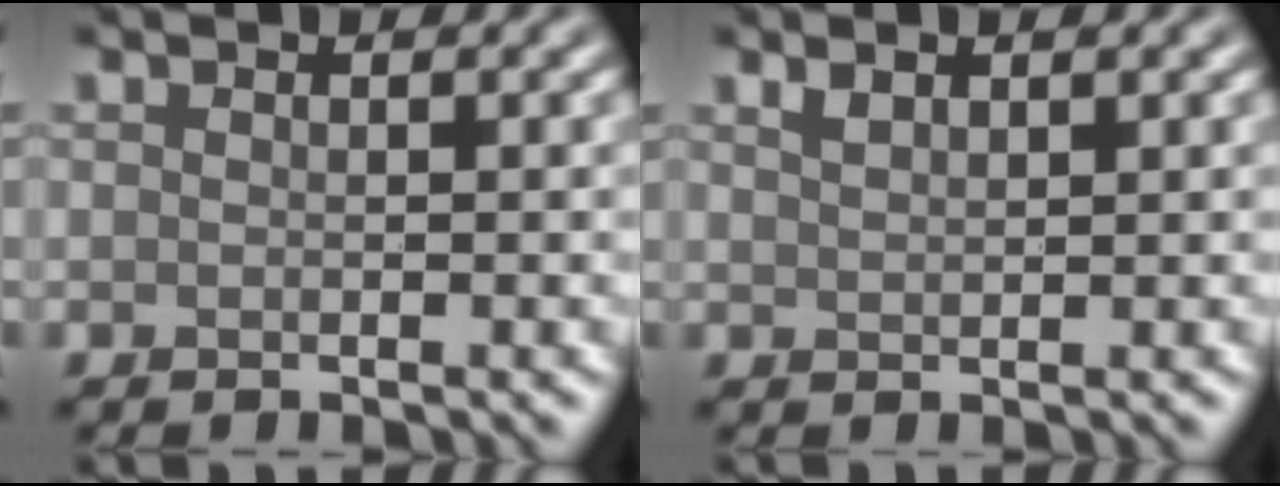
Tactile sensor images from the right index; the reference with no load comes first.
{"total": 1.0, "force": [0.8, 0.3, 0.7], "torque": [-0.020, 0.002, 0.018]}